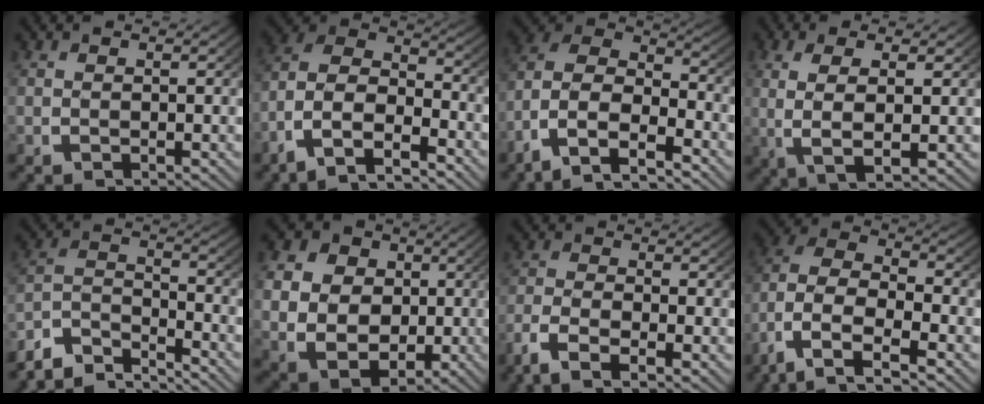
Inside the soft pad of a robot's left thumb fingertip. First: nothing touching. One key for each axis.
{"total": 11.4, "fx": -2.8, "fy": 8.5, "fz": 7.2, "tx": -0.170, "ty": -0.041, "tz": -0.052}
{"total": 12.8, "fx": -2.8, "fy": 9.6, "fz": 8.0, "tx": -0.194, "ty": -0.046, "tz": -0.048}
{"total": 6.3, "fx": 0.1, "fy": 2.6, "fz": 5.8, "tx": -0.127, "ty": -0.009, "tz": 0.013}
{"total": 7.9, "fx": -5.5, "fy": 4.2, "fz": 3.9, "tx": -0.076, "ty": -0.023, "tz": -0.095}
{"total": 13.4, "fx": -0.2, "fy": 10.9, "fz": 7.7, "tx": -0.174, "ty": -0.047, "tz": 0.008}
{"total": 4.3, "fx": -2.4, "fy": 1.7, "fz": 3.1, "tx": -0.069, "ty": -0.007, "tz": -0.046}
{"total": 11.8, "fx": -2.5, "fy": 8.2, "fz": 8.1, "tx": -0.194, "ty": -0.045, "tz": -0.033}